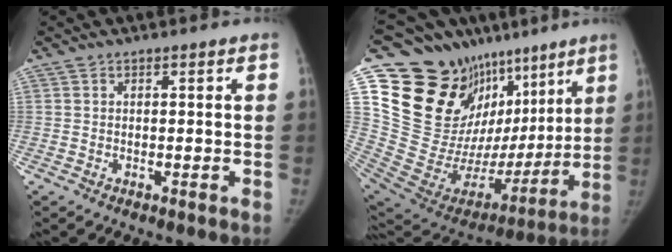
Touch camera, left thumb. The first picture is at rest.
{"total": 32.3, "force": [14.6, 20.2, 20.6], "torque": [-0.289, 0.003, 0.271]}